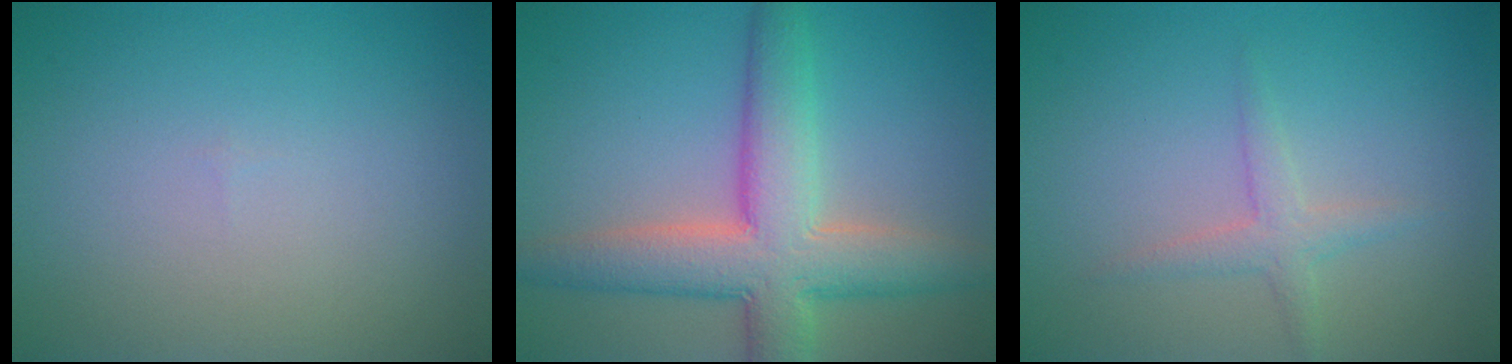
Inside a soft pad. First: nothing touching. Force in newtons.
{"total": 7.9, "press": 7.9, "slide": 0.6}
{"total": 1.9, "press": 1.9, "slide": 0.1}